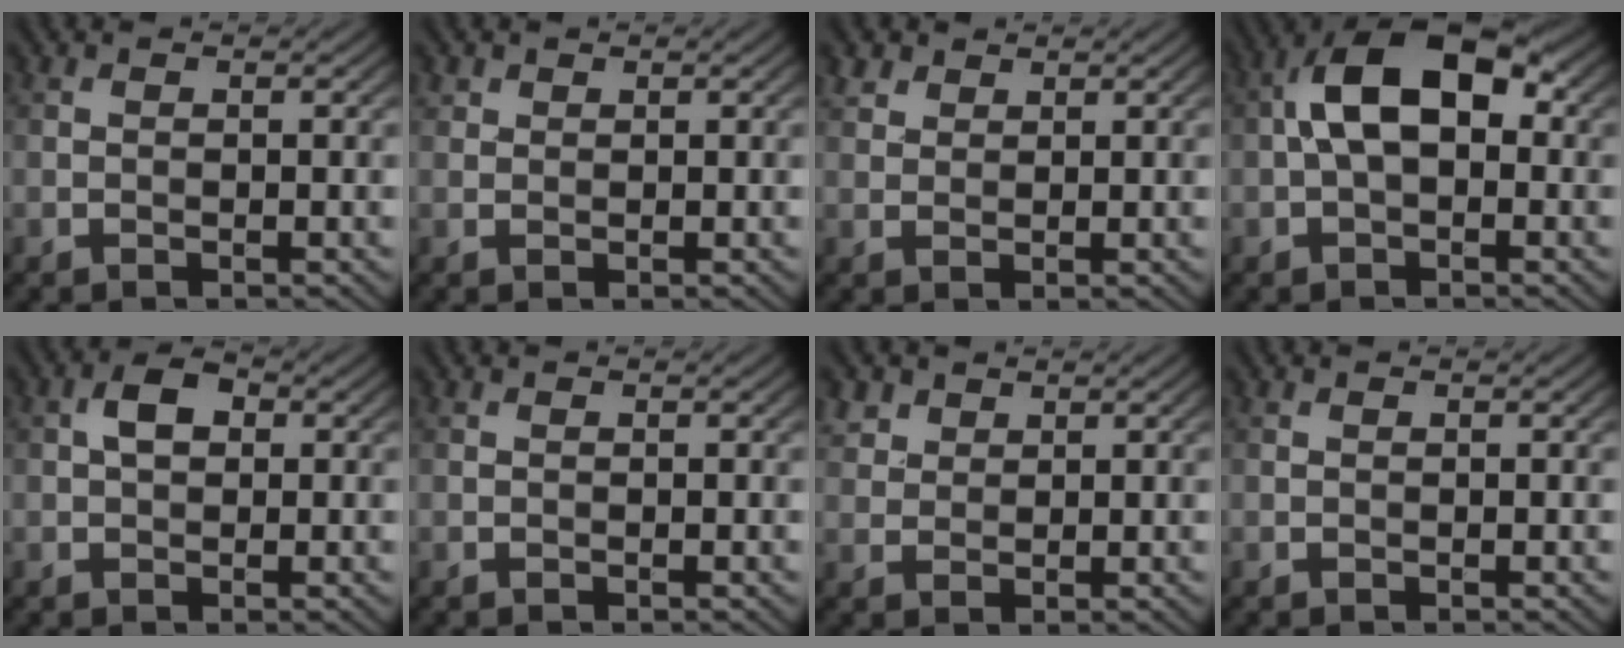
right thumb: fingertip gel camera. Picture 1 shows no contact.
{"total": 1.1, "force": [0.8, 0.8, 0.2], "torque": [-0.004, 0.002, 0.017]}
{"total": 2.2, "force": [1.6, 1.3, 0.7], "torque": [-0.020, 0.007, 0.036]}
{"total": 9.5, "force": [0.7, 5.3, 7.9], "torque": [-0.144, 0.022, 0.000]}
{"total": 3.2, "force": [0.6, 2.0, 2.4], "torque": [-0.047, 0.009, 0.006]}
{"total": 0.0}
{"total": 2.8, "force": [1.9, 1.9, 0.9], "torque": [-0.028, 0.002, 0.046]}
{"total": 0.0}